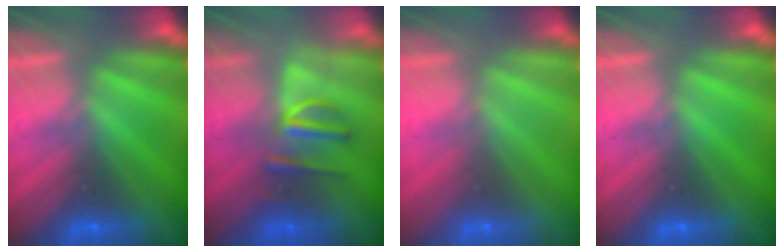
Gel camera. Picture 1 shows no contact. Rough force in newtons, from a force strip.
{"total": 2.9}
{"total": 3.2}
{"total": 0.0}